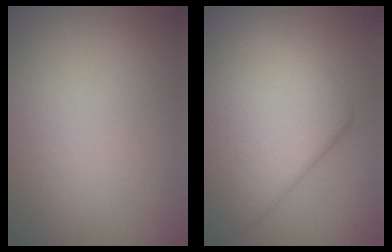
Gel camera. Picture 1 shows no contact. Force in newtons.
{"total": 10.0, "press": 10.0, "slide": 0.4}